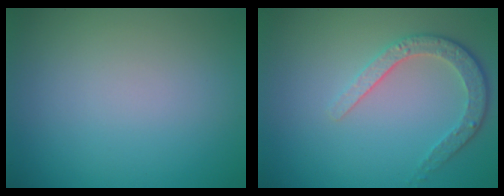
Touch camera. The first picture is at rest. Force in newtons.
{"total": 3.5, "press": 2.9, "slide": 2.0}